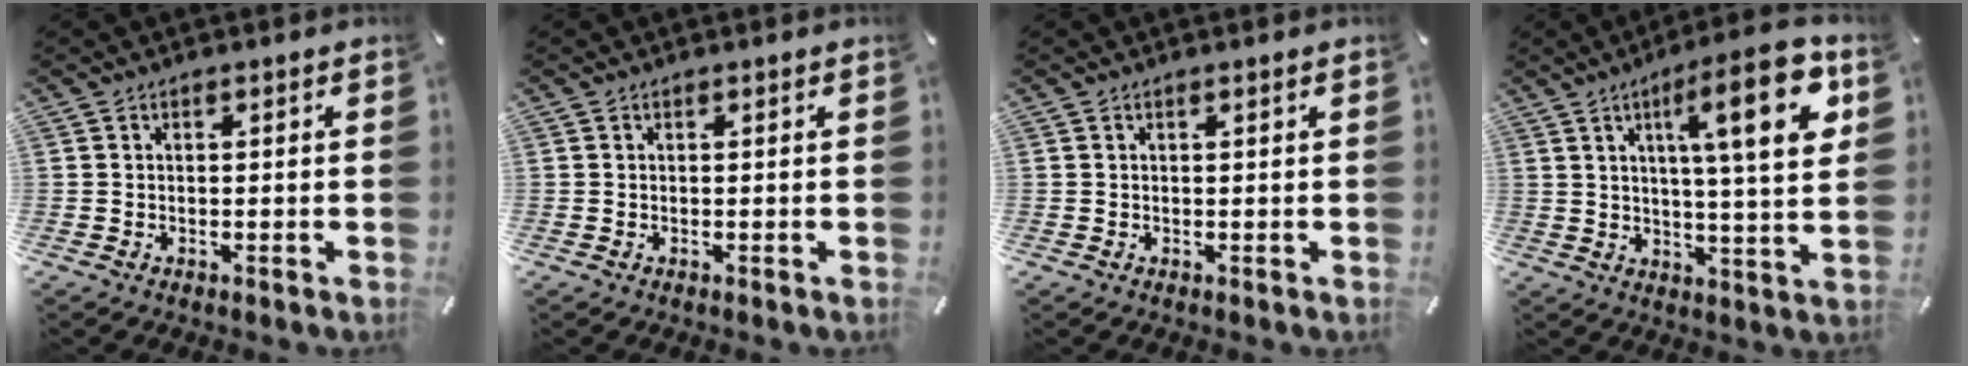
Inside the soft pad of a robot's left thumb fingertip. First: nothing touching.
{"total": 0.0}
{"total": 0.5, "force": [0.2, 0.0, 0.5], "torque": [-0.009, 0.000, 0.002]}
{"total": 18.8, "force": [6.9, 3.6, 17.2], "torque": [-0.249, -0.028, 0.088]}